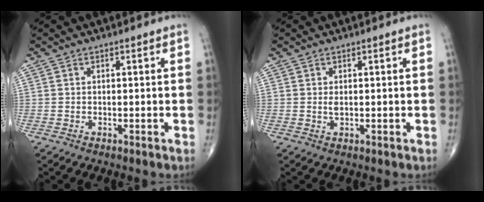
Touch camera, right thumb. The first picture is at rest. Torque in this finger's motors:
{"motor_torque": [-0.01, 0.02, 0.15, 0.02, 0.00]}